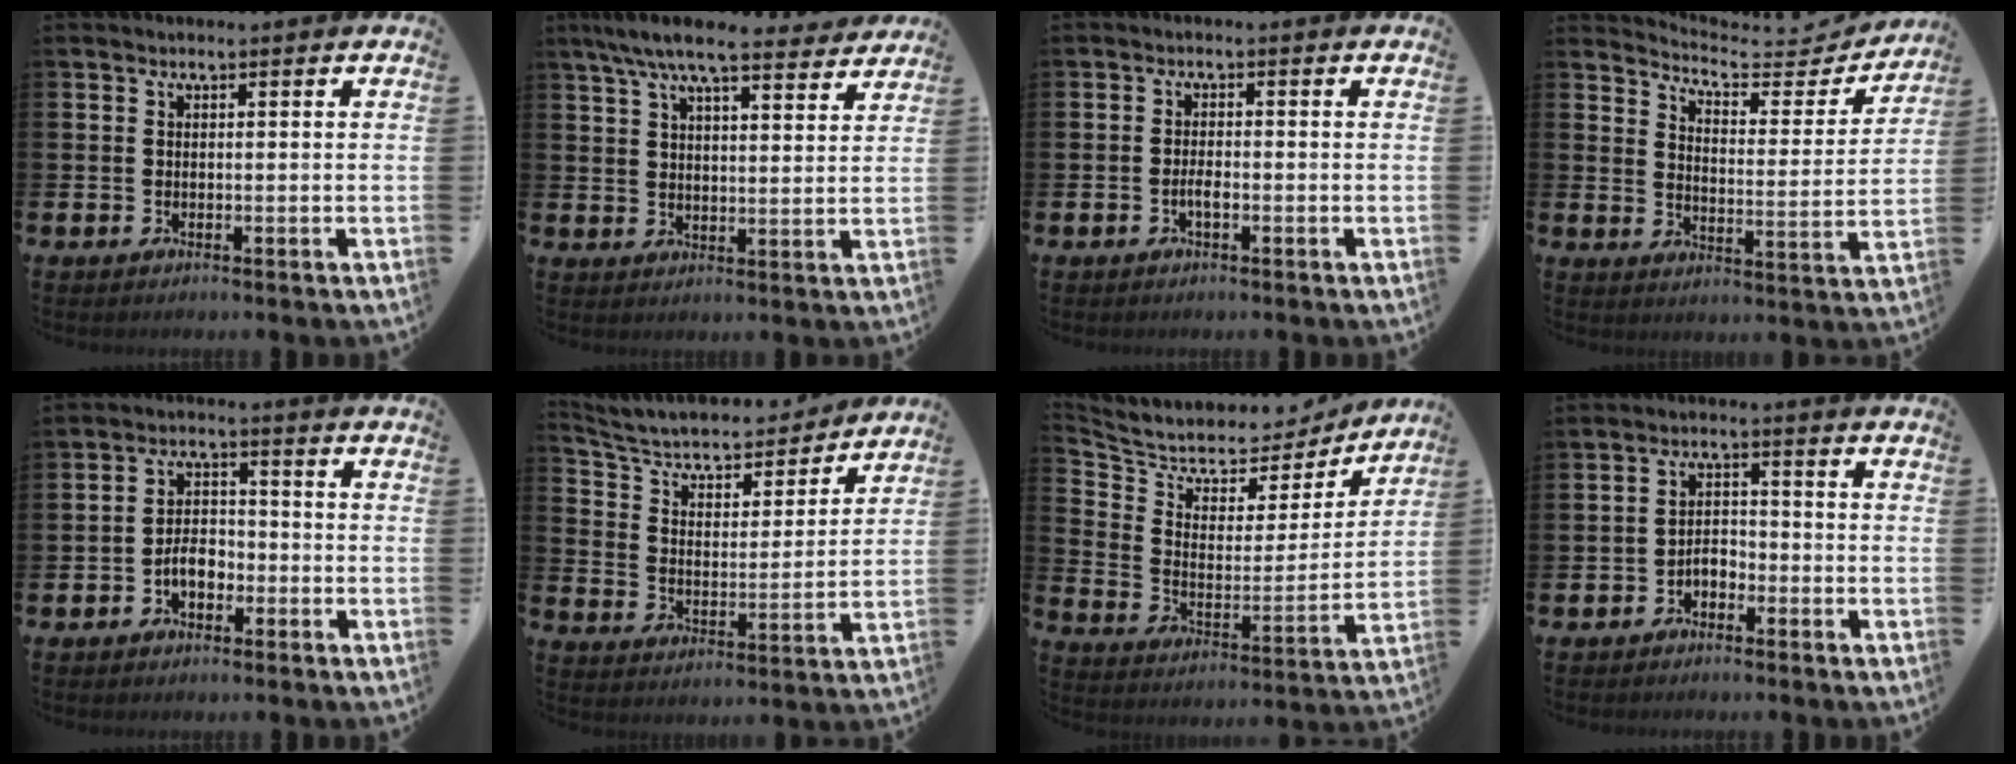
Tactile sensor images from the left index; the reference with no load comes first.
{"total": 8.3, "force": [7.5, 1.4, 3.4], "torque": [-0.077, -0.033, 0.134]}
{"total": 1.5, "force": [-0.6, 0.5, 1.3], "torque": [-0.022, 0.000, -0.013]}
{"total": 5.4, "force": [5.1, 1.6, 1.1], "torque": [-0.037, -0.048, 0.077]}
{"total": 3.9, "force": [-1.9, 2.4, 2.5], "torque": [-0.040, 0.006, -0.037]}
{"total": 6.2, "force": [5.5, 2.1, 1.7], "torque": [-0.060, -0.047, 0.088]}
{"total": 6.0, "force": [5.5, 2.2, 0.3], "torque": [-0.050, -0.053, 0.090]}
{"total": 2.3, "force": [-2.0, 1.1, 0.6], "torque": [-0.020, 0.008, -0.043]}